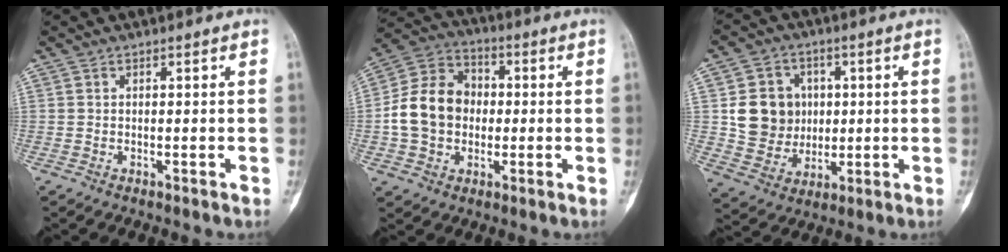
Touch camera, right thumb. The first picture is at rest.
{"total": 13.5, "force": [-0.8, 10.9, 7.9], "torque": [-0.125, 0.033, -0.020]}
{"total": 11.5, "force": [1.4, 10.4, 4.8], "torque": [-0.042, 0.000, 0.038]}